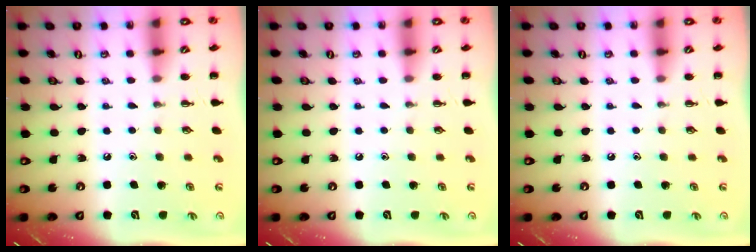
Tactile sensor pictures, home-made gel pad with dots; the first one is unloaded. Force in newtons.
{"total": 0.0}
{"total": 0.0}